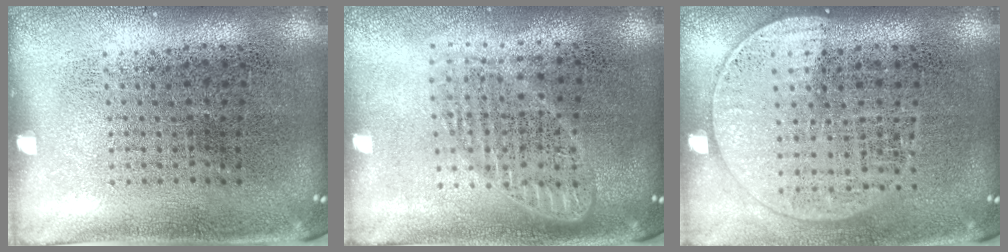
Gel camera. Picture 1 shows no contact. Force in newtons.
{"total": 1.8, "press": 1.5, "slide": 0.9}
{"total": 1.5, "press": 1.3, "slide": 0.7}